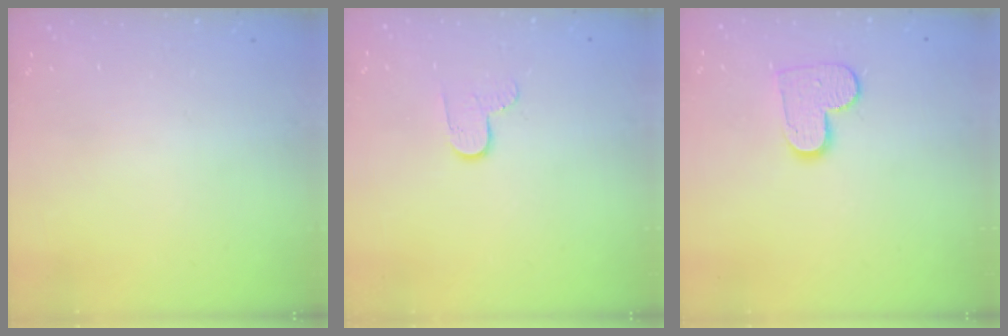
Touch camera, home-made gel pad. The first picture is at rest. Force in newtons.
{"total": 5.9, "press": 5.9, "slide": 0.6}
{"total": 9.7, "press": 9.7, "slide": 0.5}